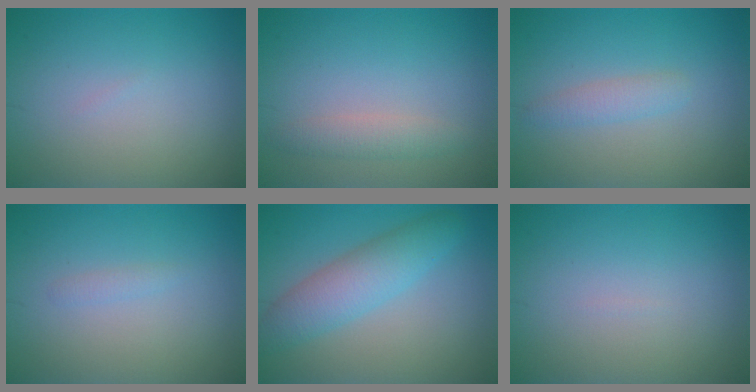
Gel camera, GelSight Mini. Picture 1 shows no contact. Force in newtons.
{"total": 1.9, "press": 1.9, "slide": 0.0}
{"total": 1.6, "press": 1.6, "slide": 0.1}
{"total": 0.6, "press": 0.6, "slide": 0.1}
{"total": 4.6, "press": 4.6, "slide": 0.2}
{"total": 0.0}